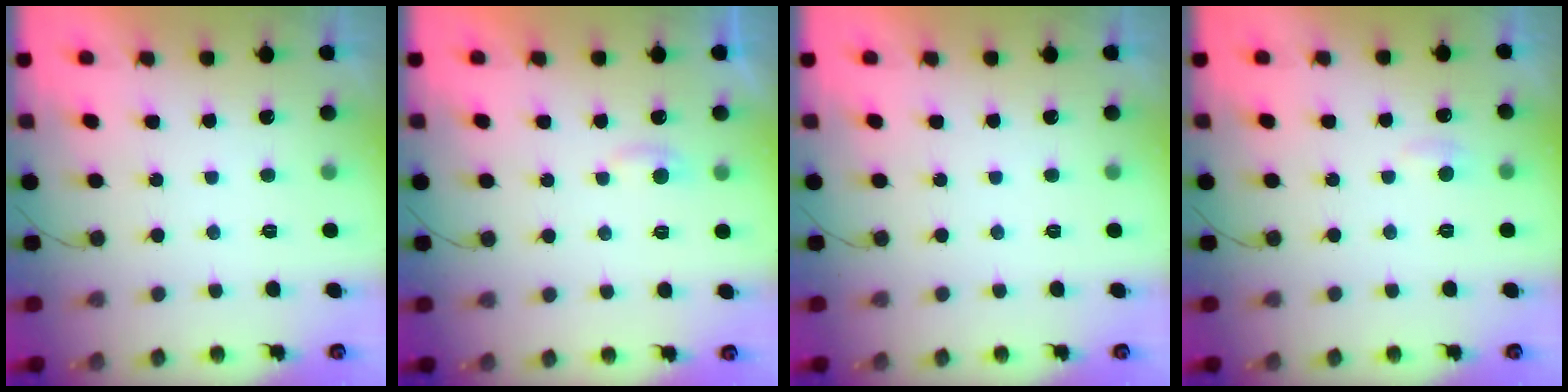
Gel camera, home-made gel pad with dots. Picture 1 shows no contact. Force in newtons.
{"total": 2.8, "press": 2.8, "slide": 0.4}
{"total": 0.0}
{"total": 3.9, "press": 3.8, "slide": 0.4}